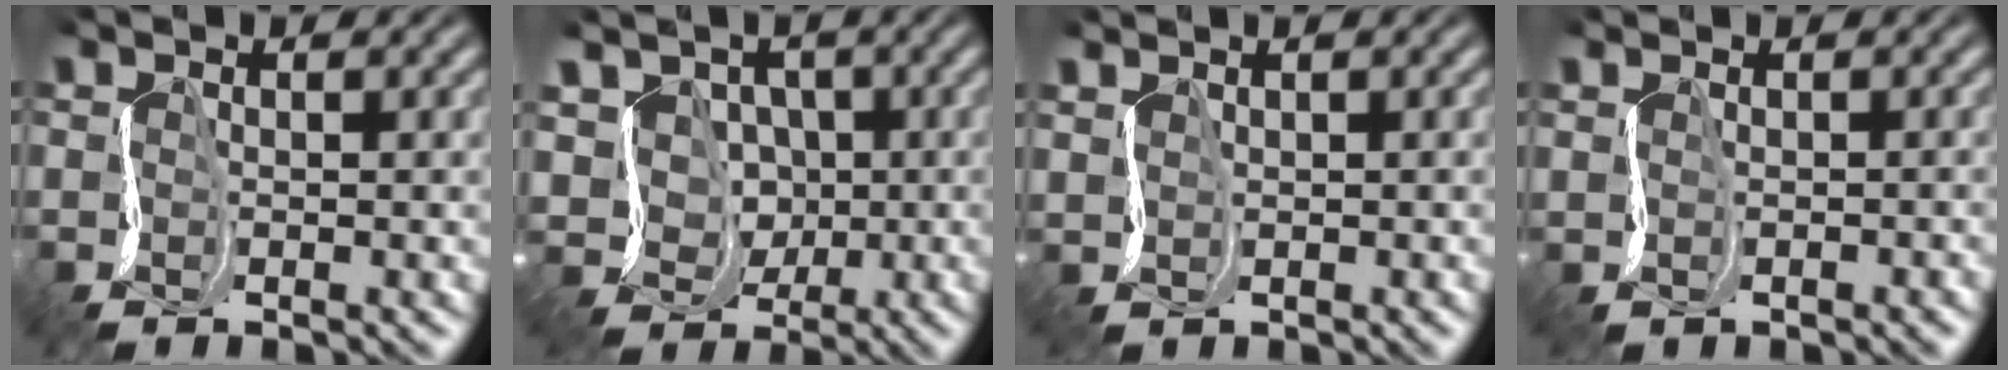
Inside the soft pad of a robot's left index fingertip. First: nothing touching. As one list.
[{"total": 5.5, "force": [0.7, 5.0, 2.1], "torque": [-0.025, 0.014, 0.001]}, {"total": 1.7, "force": [1.4, 0.9, 0.1], "torque": [-0.001, 0.010, 0.023]}, {"total": 0.5, "force": [0.1, 0.4, -0.4], "torque": [0.006, -0.002, 0.007]}]